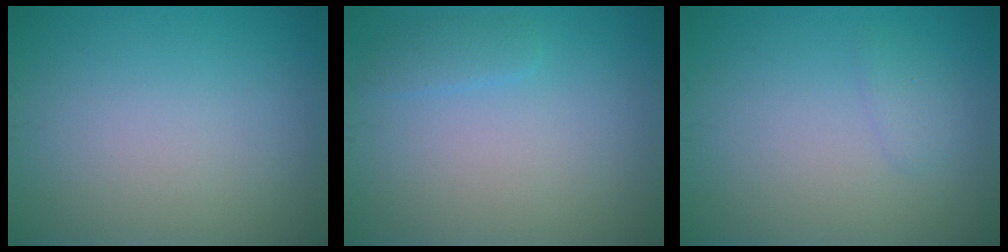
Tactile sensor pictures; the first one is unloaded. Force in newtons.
{"total": 1.2, "press": 1.2, "slide": 0.2}
{"total": 1.0, "press": 1.0, "slide": 0.1}